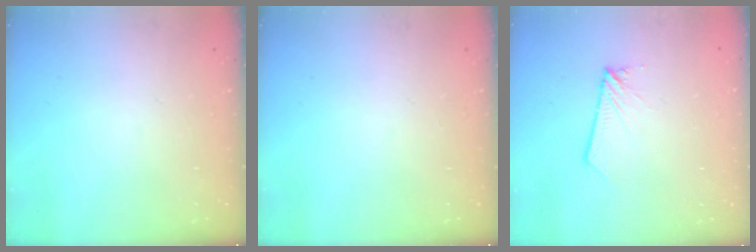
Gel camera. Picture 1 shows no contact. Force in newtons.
{"total": 0.0}
{"total": 2.0, "press": 2.0, "slide": 0.2}